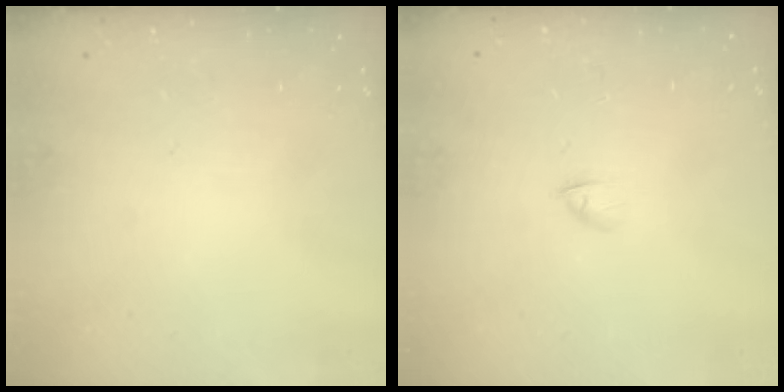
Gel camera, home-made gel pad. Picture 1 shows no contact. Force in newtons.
{"total": 2.8, "press": 2.7, "slide": 0.7}